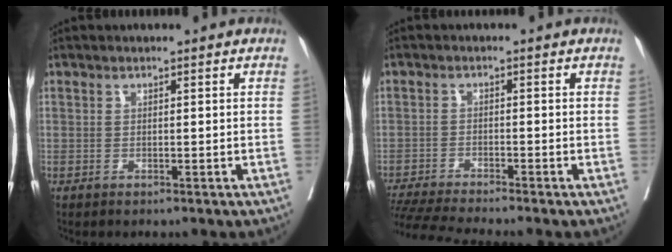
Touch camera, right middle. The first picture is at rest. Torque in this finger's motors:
{"motor_torque": [0.67, -0.73, 0.13, 0.04]}